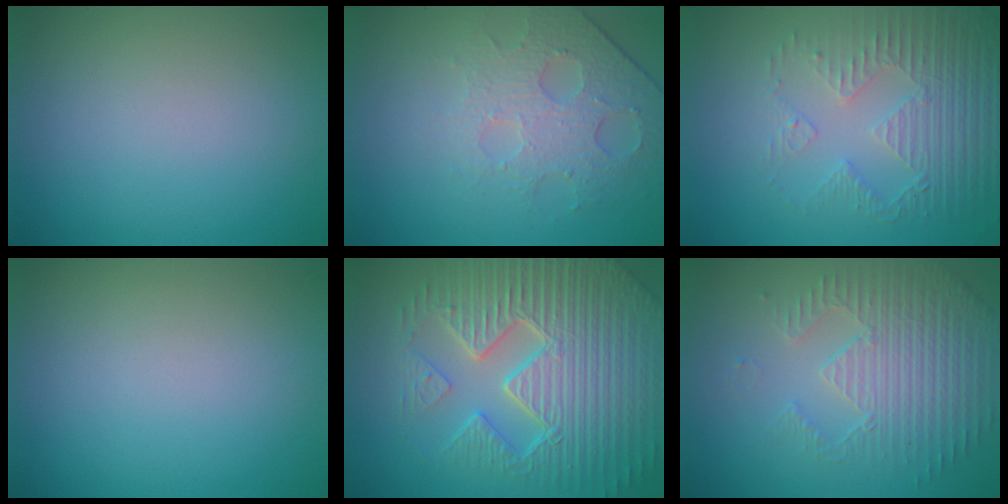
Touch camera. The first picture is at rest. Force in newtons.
{"total": 4.9, "press": 3.4, "slide": 3.6}
{"total": 5.2, "press": 3.5, "slide": 3.9}
{"total": 0.0}
{"total": 9.5, "press": 6.7, "slide": 6.7}
{"total": 3.8, "press": 3.7, "slide": 1.0}